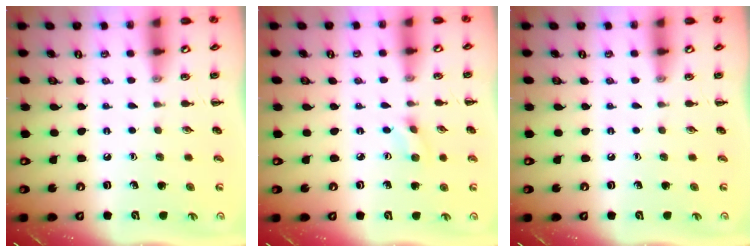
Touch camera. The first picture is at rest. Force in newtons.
{"total": 2.3, "press": 2.1, "slide": 0.8}
{"total": 0.0}